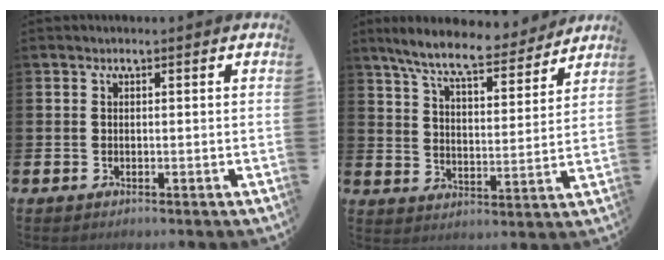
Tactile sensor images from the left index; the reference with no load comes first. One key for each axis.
{"total": 8.6, "fx": 7.7, "fy": 1.3, "fz": 3.6, "tx": -0.093, "ty": -0.042, "tz": 0.134}